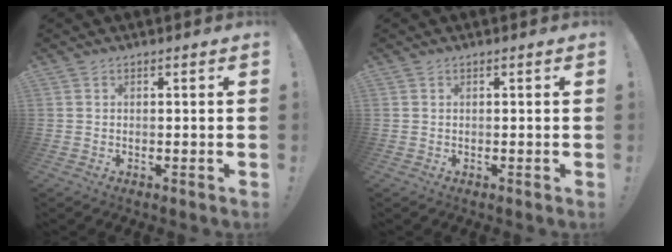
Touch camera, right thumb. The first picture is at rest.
{"total": 0.0}